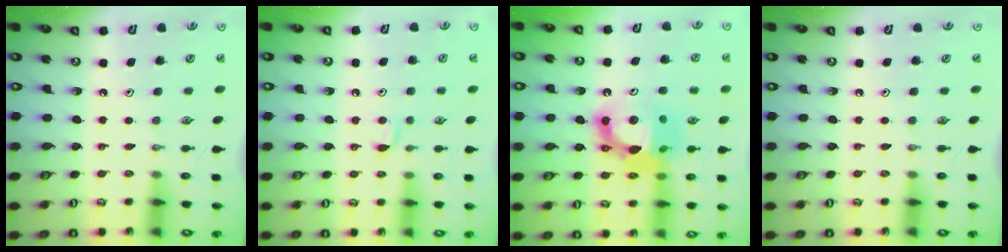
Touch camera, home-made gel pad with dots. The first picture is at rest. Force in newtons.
{"total": 4.0, "press": 3.9, "slide": 0.6}
{"total": 14.3, "press": 14.3, "slide": 1.1}
{"total": 0.0}